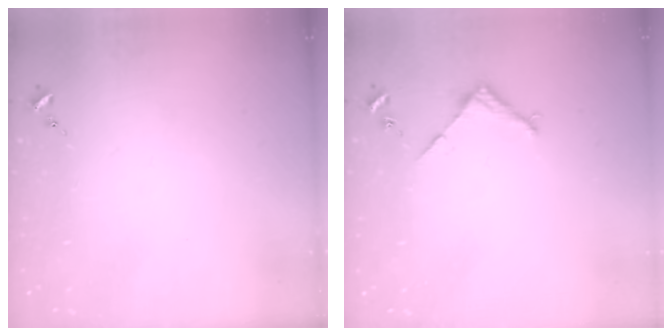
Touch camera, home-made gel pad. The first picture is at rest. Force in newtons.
{"total": 2.9, "press": 2.8, "slide": 0.2}